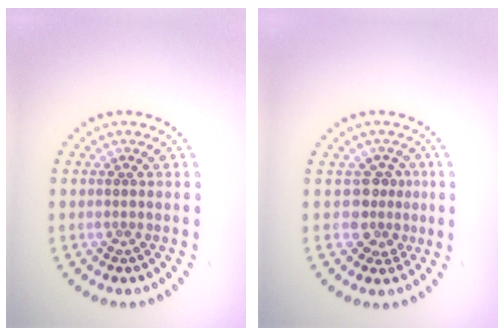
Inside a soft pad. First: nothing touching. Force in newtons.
{"total": 2.5, "press": 1.9, "slide": 1.7}